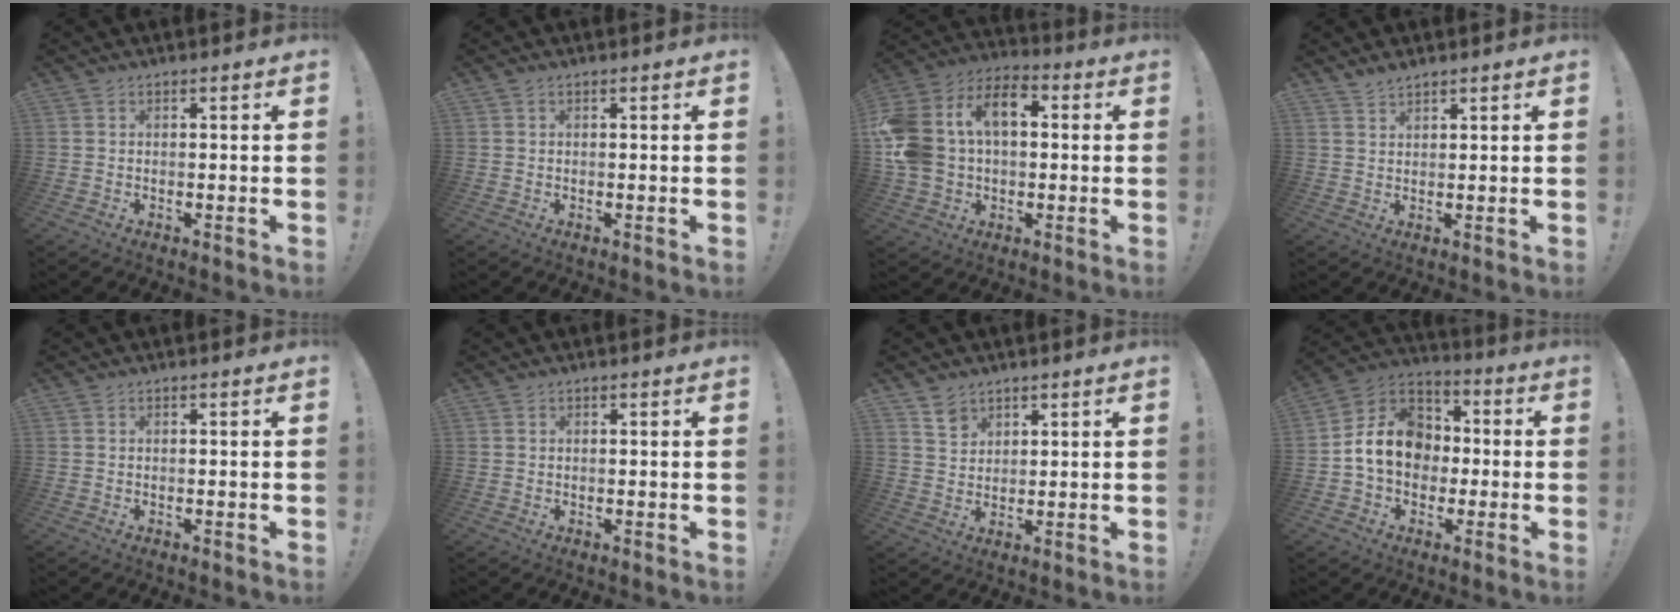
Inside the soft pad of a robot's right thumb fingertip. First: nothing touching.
{"total": 0.0}
{"total": 17.9, "force": [3.6, 13.1, 11.6], "torque": [-0.225, 0.013, 0.069]}
{"total": 2.4, "force": [2.2, 0.6, 0.8], "torque": [-0.015, -0.014, 0.041]}
{"total": 0.0}
{"total": 0.9, "force": [0.4, 0.8, -0.1], "torque": [0.010, -0.001, 0.007]}
{"total": 5.7, "force": [3.9, 4.0, 1.1], "torque": [-0.011, -0.026, 0.074]}
{"total": 15.1, "force": [-0.3, 12.2, 8.9], "torque": [-0.137, 0.025, 0.006]}